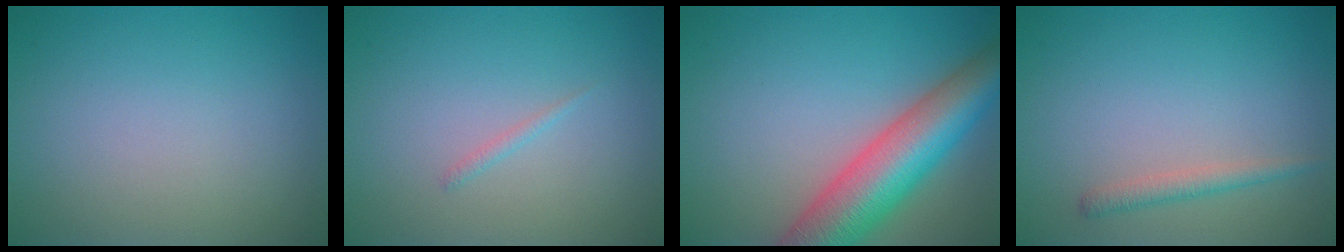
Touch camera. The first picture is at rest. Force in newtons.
{"total": 0.6, "press": 0.6, "slide": 0.1}
{"total": 9.8, "press": 9.8, "slide": 0.4}
{"total": 1.5, "press": 1.5, "slide": 0.1}